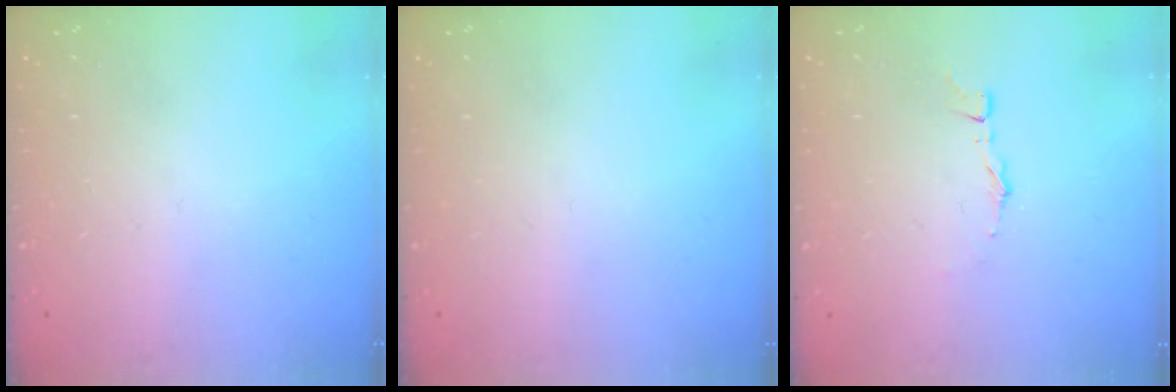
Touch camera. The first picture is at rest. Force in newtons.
{"total": 0.0}
{"total": 2.6, "press": 2.6, "slide": 0.2}